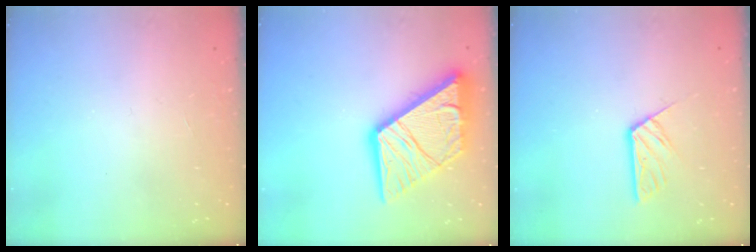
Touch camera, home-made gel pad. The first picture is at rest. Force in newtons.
{"total": 21.7, "press": 21.5, "slide": 2.5}
{"total": 6.6, "press": 6.6, "slide": 0.4}